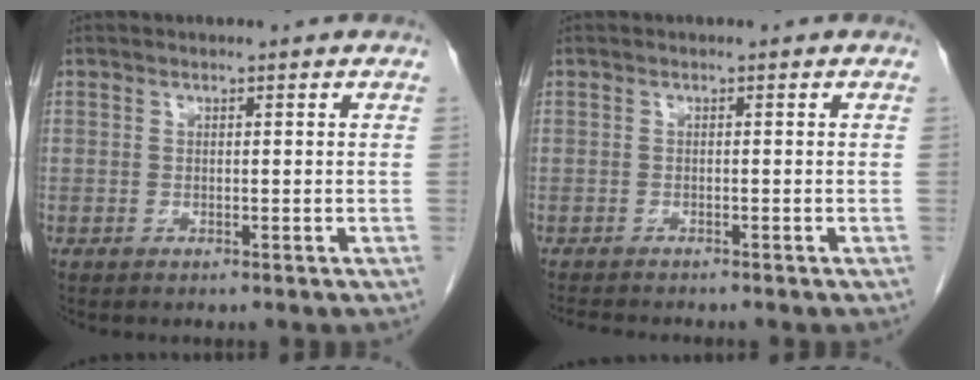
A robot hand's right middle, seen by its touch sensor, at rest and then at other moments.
{"total": 4.1, "force": [-3.7, 0.5, 1.6], "torque": [-0.026, -0.011, -0.054]}